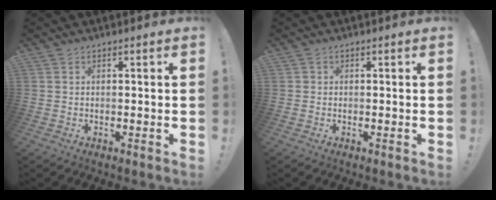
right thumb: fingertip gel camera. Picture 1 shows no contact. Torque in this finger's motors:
{"motor_torque": [0.01, -0.07, 0.15, -0.04, -0.04]}